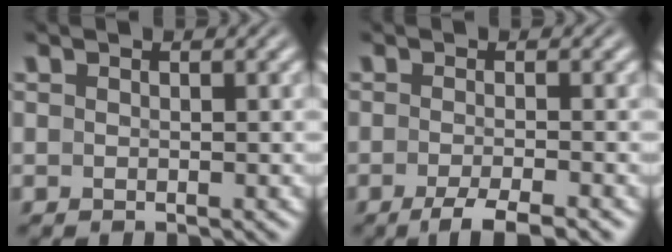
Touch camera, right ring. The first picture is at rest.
{"total": 4.1, "force": [-3.3, 0.6, 2.4], "torque": [-0.041, -0.010, -0.048]}